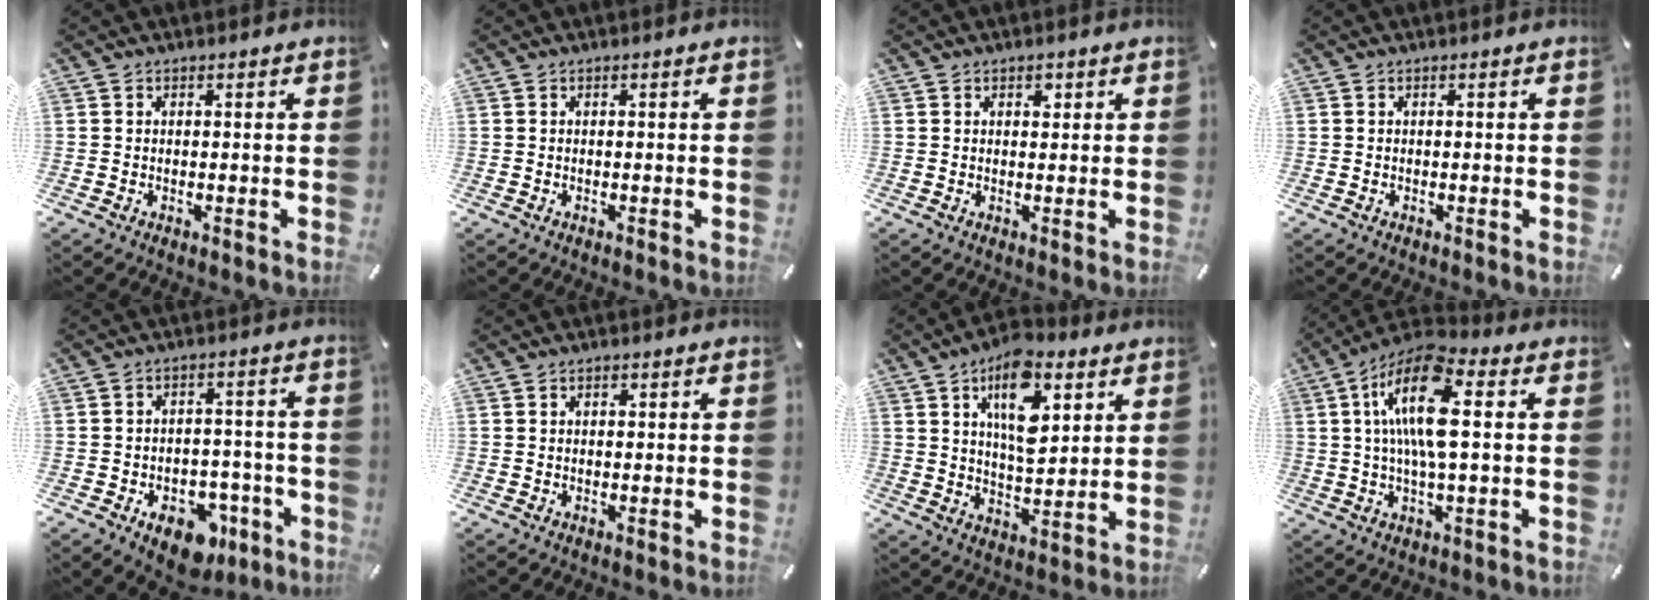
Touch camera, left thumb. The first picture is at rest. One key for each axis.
{"total": 0.0}
{"total": 1.5, "fx": 0.7, "fy": 1.1, "fz": 0.6, "tx": 0.002, "ty": -0.003, "tz": 0.010}
{"total": 0.0}
{"total": 10.7, "fx": -5.4, "fy": 7.2, "fz": 5.8, "tx": -0.060, "ty": 0.035, "tz": -0.083}
{"total": 0.9, "fx": 0.3, "fy": 0.7, "fz": 0.5, "tx": -0.011, "ty": 0.005, "tz": 0.004}
{"total": 14.7, "fx": 6.8, "fy": 7.5, "fz": 10.7, "tx": -0.162, "ty": -0.018, "tz": 0.115}
{"total": 15.9, "fx": 2.4, "fy": 5.8, "fz": 14.6, "tx": -0.293, "ty": 0.000, "tz": 0.039}